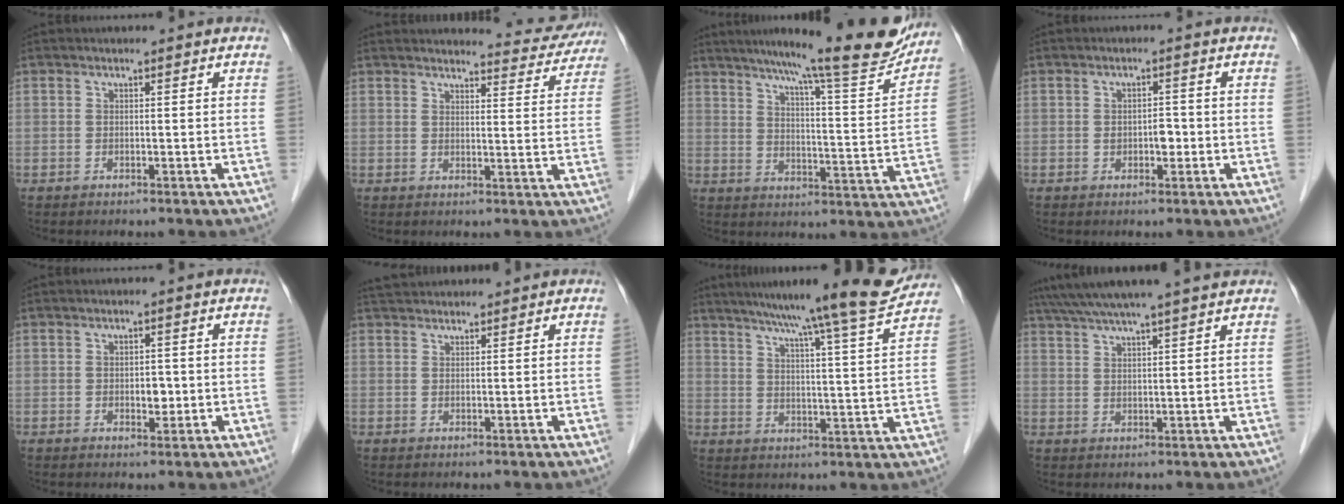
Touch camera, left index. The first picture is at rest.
{"total": 9.1, "force": [8.9, 1.4, 1.0], "torque": [0.002, -0.019, 0.088]}
{"total": 19.1, "force": [16.8, 0.5, 9.2], "torque": [-0.135, -0.036, 0.222]}
{"total": 2.1, "force": [-0.5, 1.3, 1.6], "torque": [-0.023, 0.003, -0.004]}
{"total": 2.0, "force": [-0.3, 1.3, 1.6], "torque": [-0.022, 0.000, 0.000]}
{"total": 3.9, "force": [3.8, 0.6, 1.0], "torque": [-0.017, 0.038, 0.067]}
{"total": 17.2, "force": [15.0, -1.0, 8.4], "torque": [-0.128, -0.022, 0.201]}
{"total": 12.5, "force": [10.8, -0.8, 6.1], "torque": [-0.109, 0.033, 0.154]}